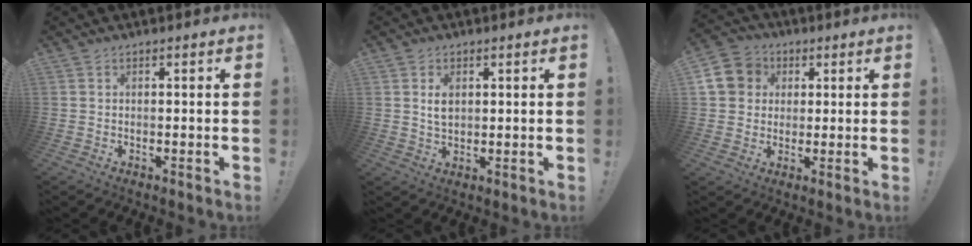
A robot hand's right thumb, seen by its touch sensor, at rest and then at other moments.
{"total": 3.9, "force": [1.1, 2.6, 2.7], "torque": [-0.036, -0.003, 0.017]}
{"total": 10.2, "force": [2.1, 9.2, 3.7], "torque": [-0.060, 0.005, 0.047]}